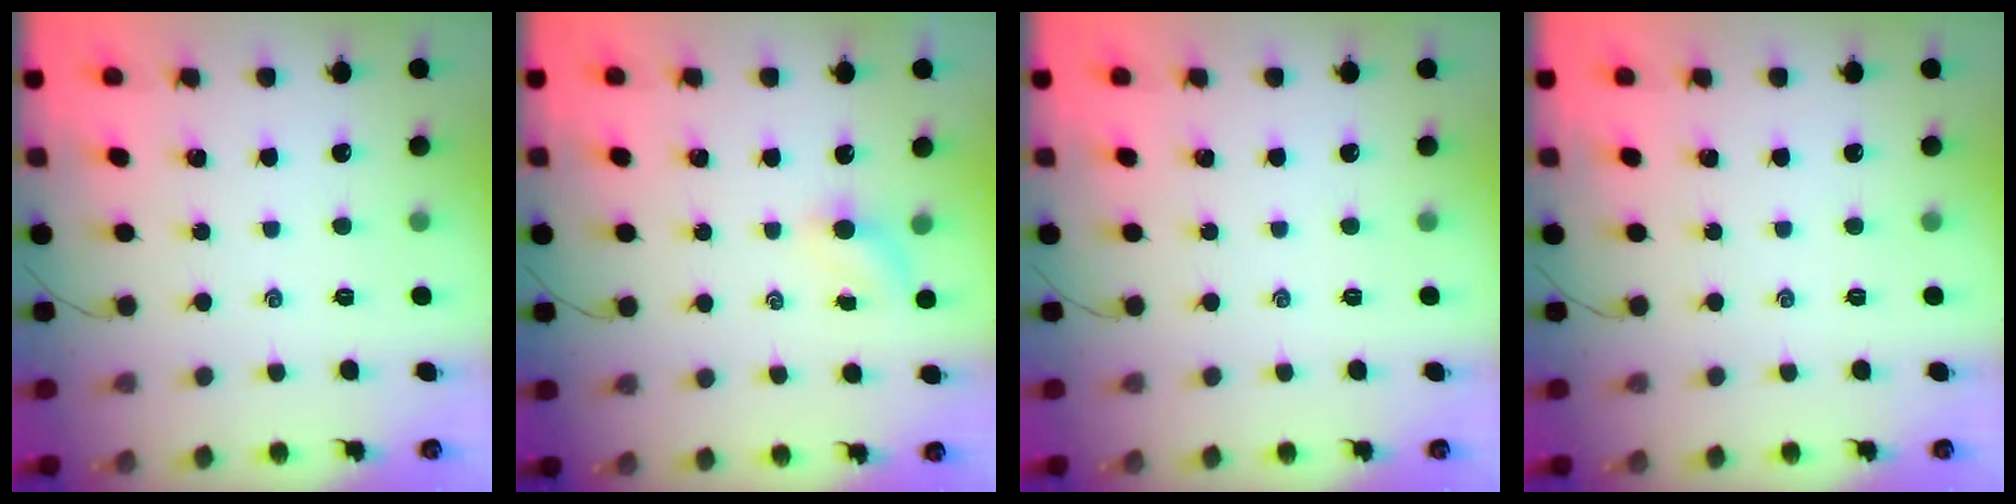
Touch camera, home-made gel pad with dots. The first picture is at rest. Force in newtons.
{"total": 3.6, "press": 3.5, "slide": 1.0}
{"total": 0.0}
{"total": 0.0}